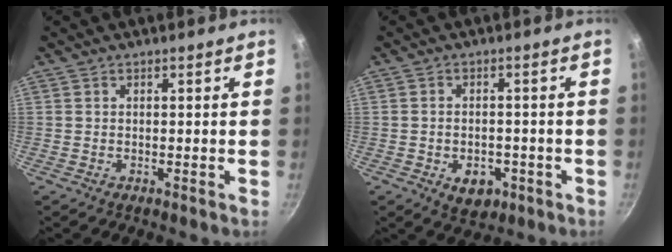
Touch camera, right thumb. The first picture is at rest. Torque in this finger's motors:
{"motor_torque": [-0.32, 0.37, -0.11, 0.08, 0.12]}